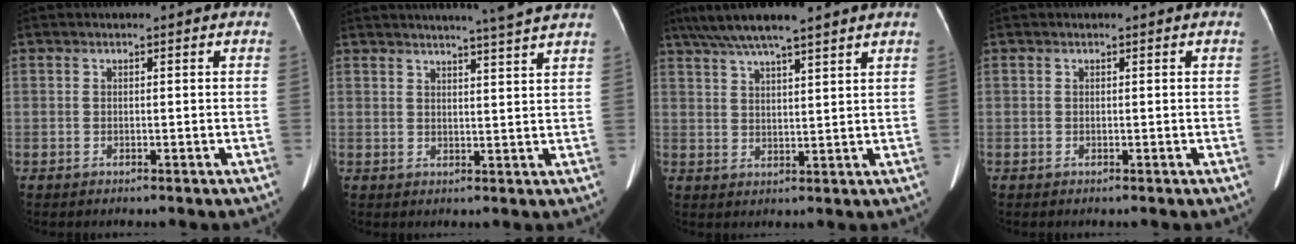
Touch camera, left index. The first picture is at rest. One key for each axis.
{"total": 7.7, "fx": 6.8, "fy": -1.4, "fz": 3.4, "tx": -0.047, "ty": 0.002, "tz": 0.075}
{"total": 9.5, "fx": 7.7, "fy": -0.1, "fz": 5.5, "tx": -0.100, "ty": 0.031, "tz": 0.122}
{"total": 0.0}